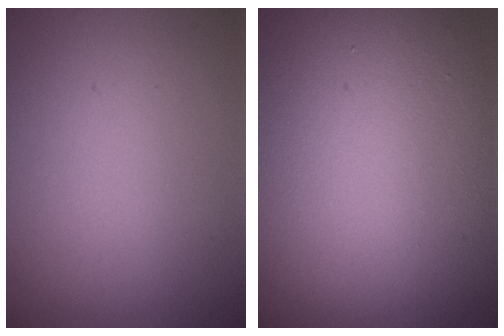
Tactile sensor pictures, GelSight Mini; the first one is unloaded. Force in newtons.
{"total": 17.8, "press": 17.8, "slide": 0.6}